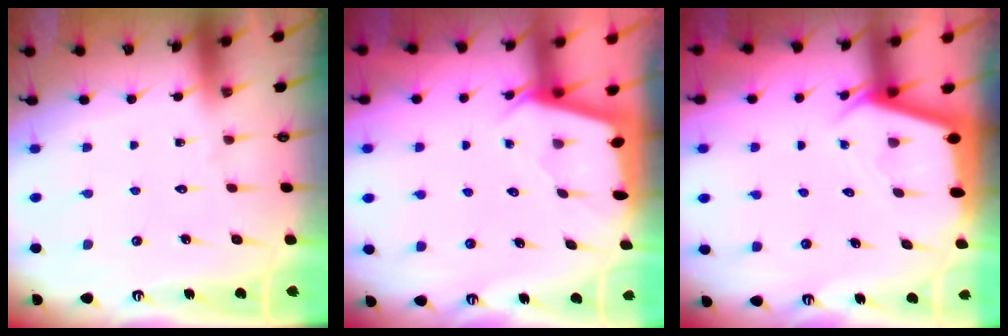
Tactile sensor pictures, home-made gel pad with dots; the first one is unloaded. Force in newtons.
{"total": 2.0, "press": 2.0, "slide": 0.3}
{"total": 2.2, "press": 2.2, "slide": 0.2}